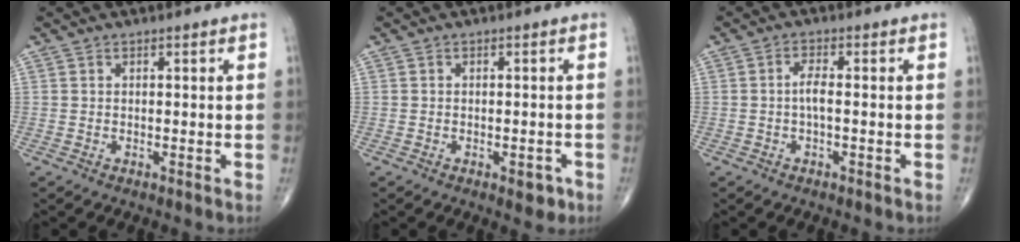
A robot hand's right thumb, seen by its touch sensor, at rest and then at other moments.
{"total": 2.9, "force": [-1.4, 1.4, 2.0], "torque": [-0.013, 0.003, -0.016]}
{"total": 2.5, "force": [-0.4, 0.6, 2.4], "torque": [-0.051, 0.005, -0.009]}